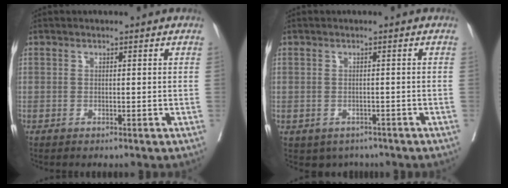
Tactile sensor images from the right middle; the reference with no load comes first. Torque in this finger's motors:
{"motor_torque": [0.22, -0.38, 0.04, -0.01]}